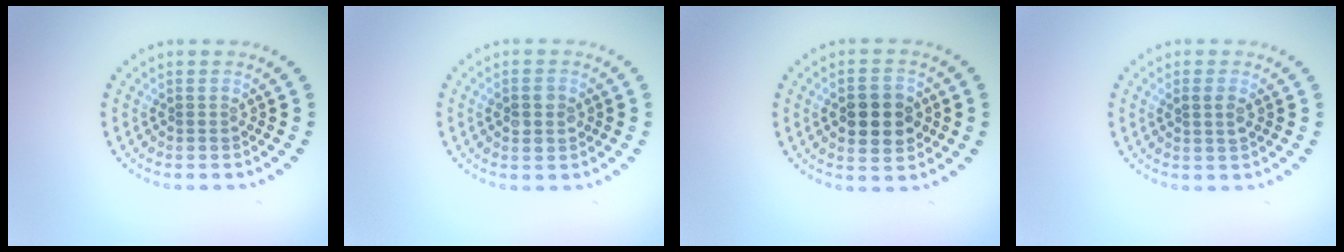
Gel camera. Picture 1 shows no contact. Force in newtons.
{"total": 2.4, "press": 2.4, "slide": 0.0}
{"total": 4.5, "press": 4.5, "slide": 0.2}
{"total": 1.4, "press": 1.3, "slide": 0.4}